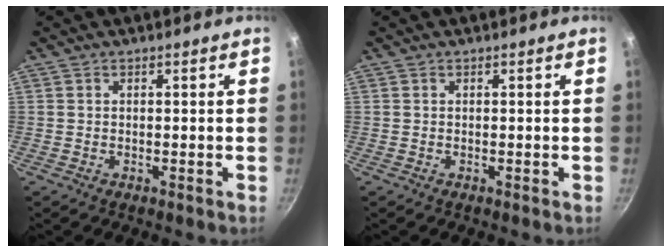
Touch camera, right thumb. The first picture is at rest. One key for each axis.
{"total": 0.0}